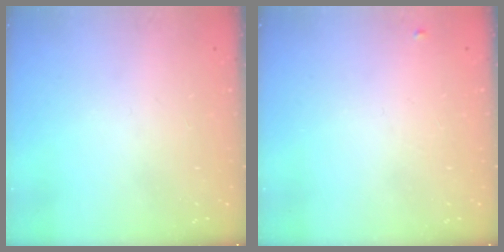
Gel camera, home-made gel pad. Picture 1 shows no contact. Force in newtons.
{"total": 3.9, "press": 3.8, "slide": 0.6}